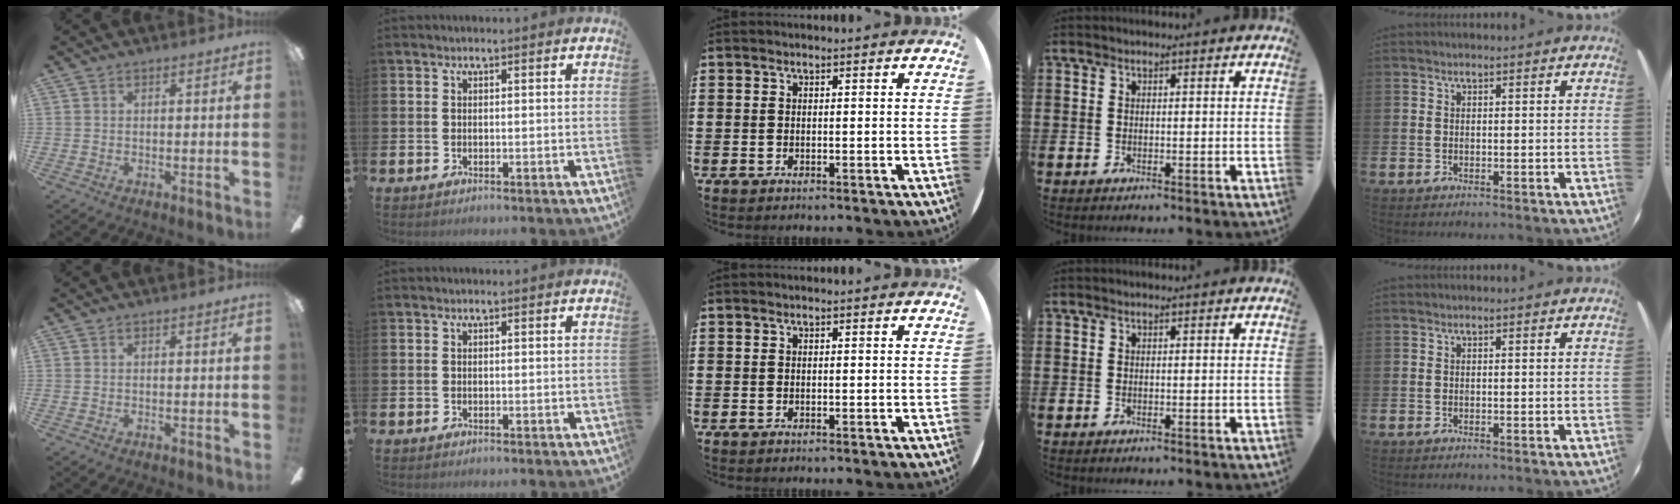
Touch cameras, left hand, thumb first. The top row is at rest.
{}